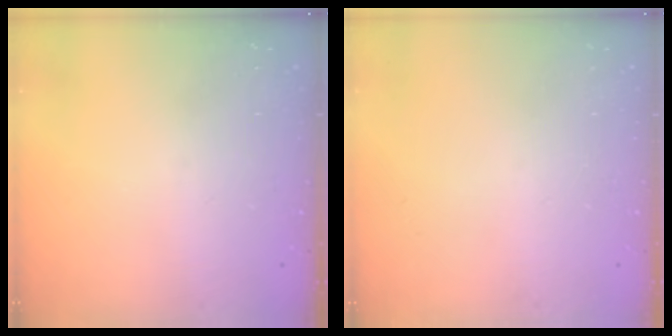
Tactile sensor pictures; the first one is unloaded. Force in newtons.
{"total": 0.0}